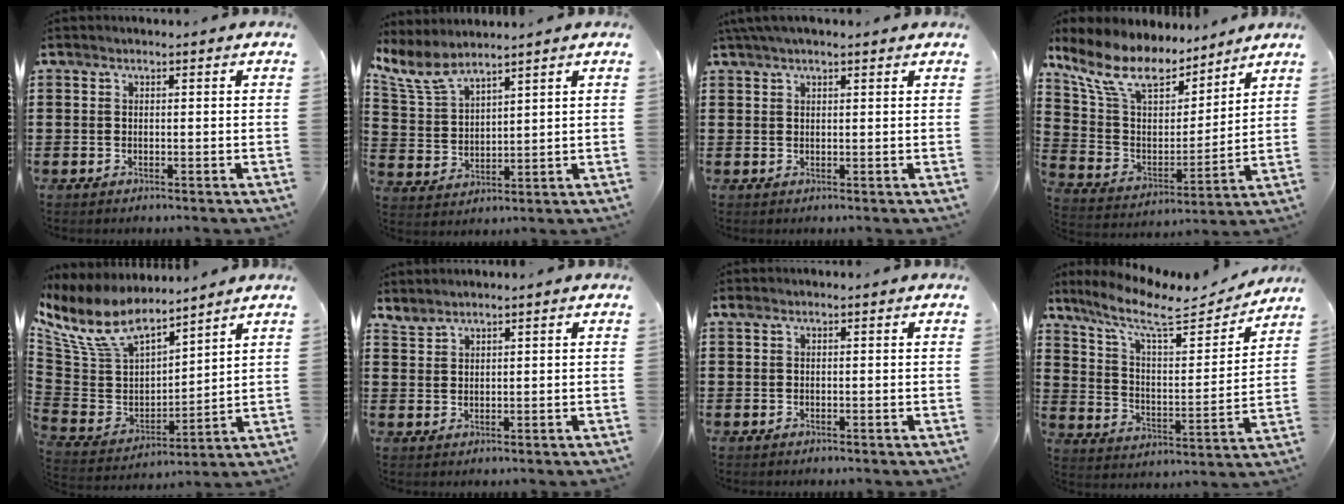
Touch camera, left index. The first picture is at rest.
{"total": 6.7, "force": [5.6, 1.9, 3.2], "torque": [-0.084, -0.020, 0.104]}
{"total": 2.0, "force": [1.5, 0.3, 1.3], "torque": [-0.026, 0.003, 0.028]}
{"total": 11.1, "force": [9.0, 4.1, 5.0], "torque": [-0.142, -0.045, 0.161]}
{"total": 11.1, "force": [8.7, 4.4, 5.3], "torque": [-0.149, -0.050, 0.158]}
{"total": 1.7, "force": [1.7, 0.1, 0.1], "torque": [-0.005, 0.000, 0.035]}
{"total": 0.0}
{"total": 10.1, "force": [7.9, 2.1, 5.8], "torque": [-0.136, -0.043, 0.132]}